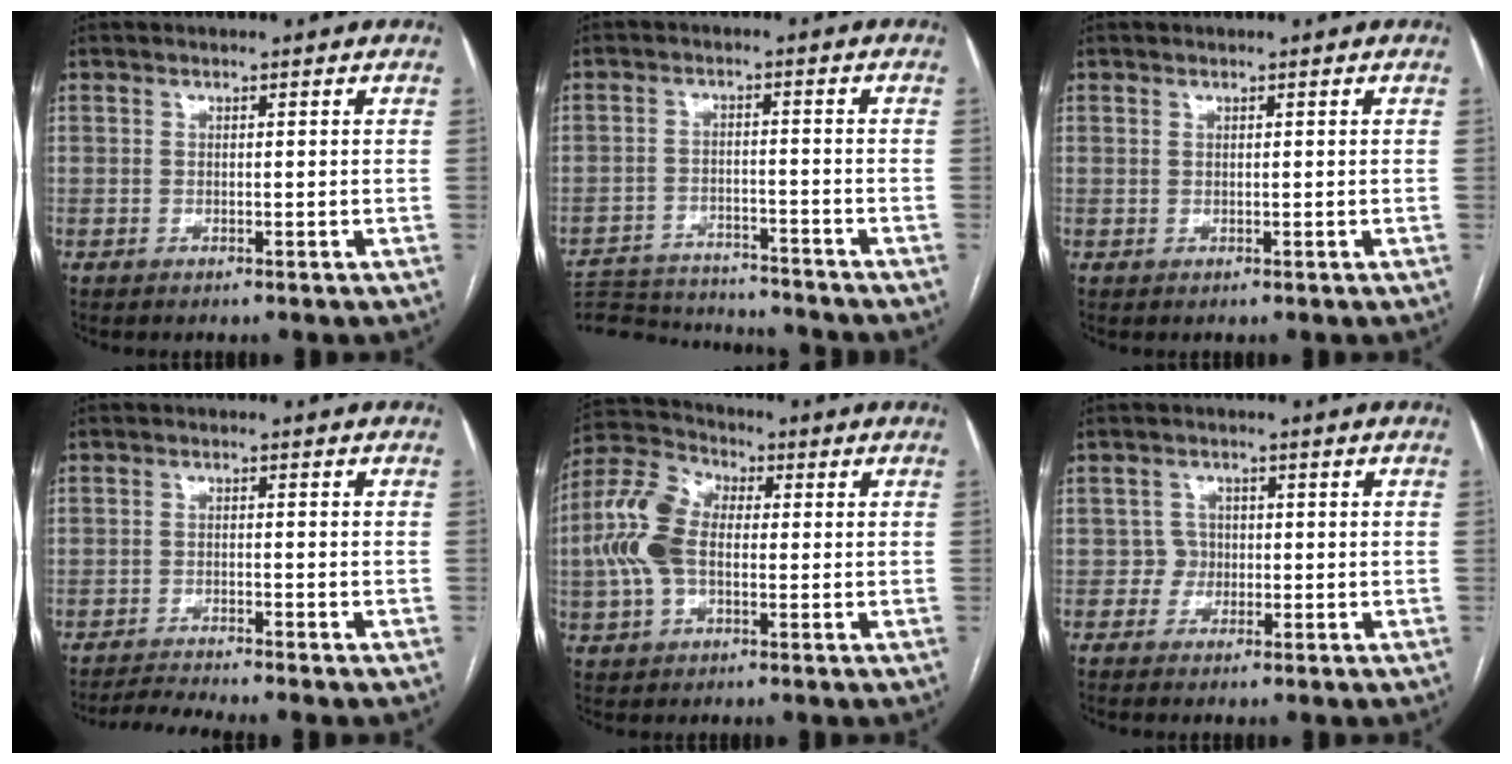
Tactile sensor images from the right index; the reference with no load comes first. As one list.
[{"total": 16.4, "force": [-15.5, 2.4, 4.6], "torque": [-0.103, -0.006, -0.231]}, {"total": 0.0}, {"total": 4.4, "force": [-4.0, -1.5, 1.0], "torque": [-0.021, -0.018, -0.072]}, {"total": 10.9, "force": [-0.3, 6.7, 8.6], "torque": [-0.216, 0.033, -0.010]}, {"total": 2.1, "force": [-0.4, 2.0, -0.1], "torque": [0.013, 0.011, -0.012]}]